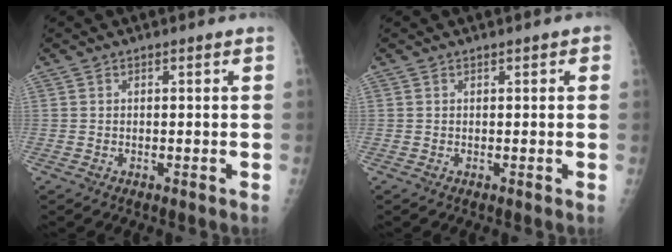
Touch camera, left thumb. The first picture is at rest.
{"total": 1.1, "force": [0.5, 0.5, 0.8], "torque": [-0.004, 0.002, 0.004]}